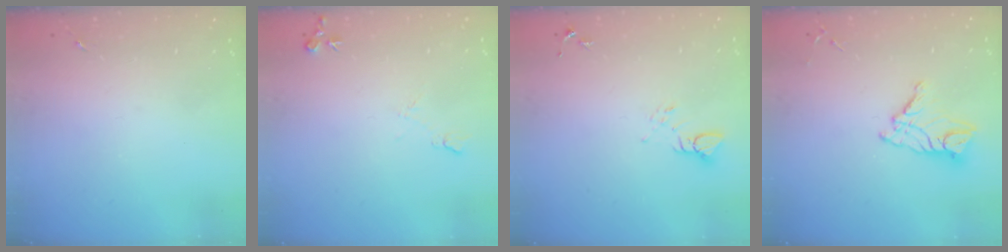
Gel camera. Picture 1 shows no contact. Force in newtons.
{"total": 6.9, "press": 6.8, "slide": 1.0}
{"total": 3.9, "press": 3.9, "slide": 0.4}
{"total": 11.3, "press": 11.2, "slide": 1.1}